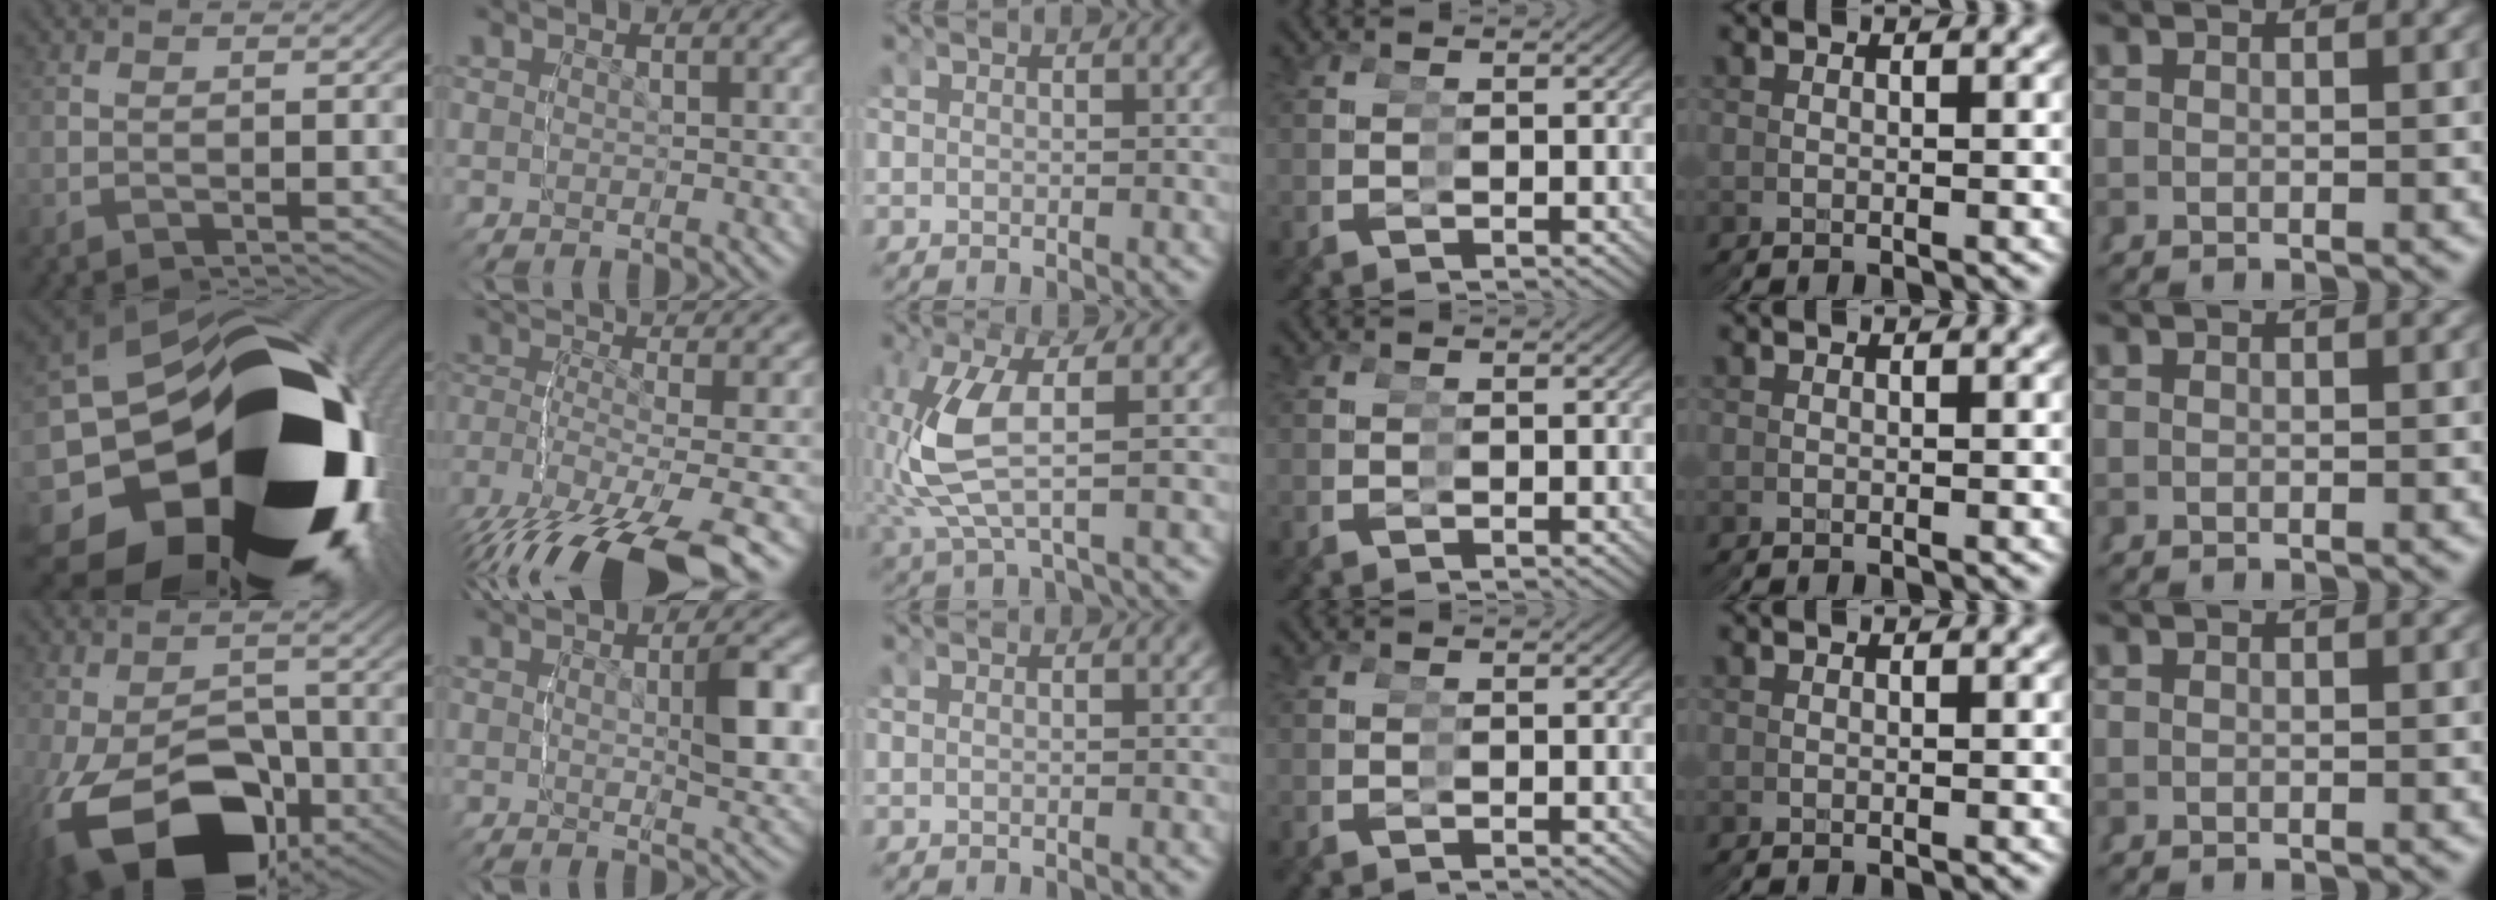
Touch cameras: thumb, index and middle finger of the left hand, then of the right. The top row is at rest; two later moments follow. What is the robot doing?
{"motion": "grasp_and_lifting", "object": "glasses"}